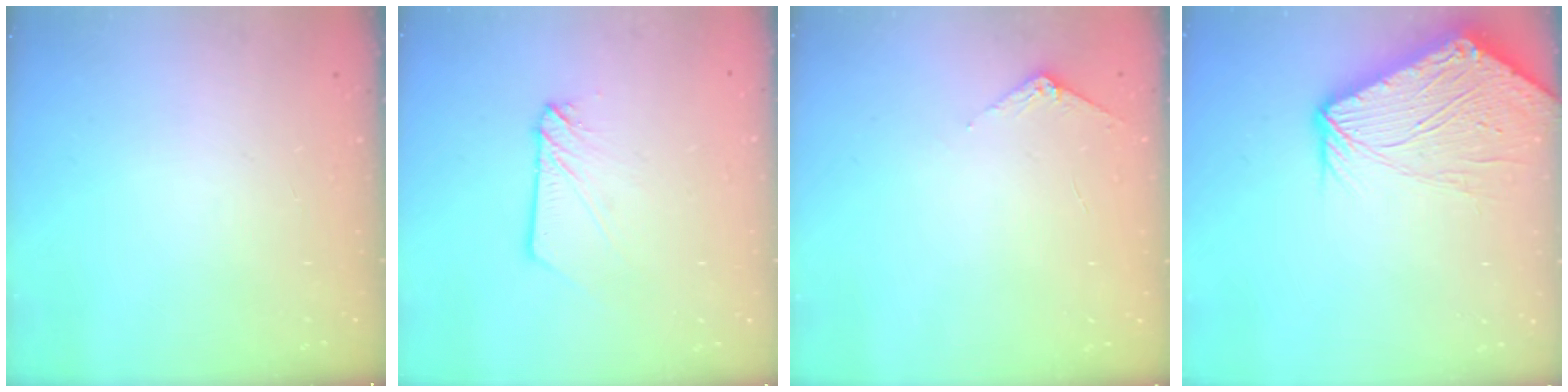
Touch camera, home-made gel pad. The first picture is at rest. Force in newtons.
{"total": 3.2, "press": 3.2, "slide": 0.2}
{"total": 3.5, "press": 3.5, "slide": 0.3}
{"total": 9.0, "press": 8.8, "slide": 1.6}